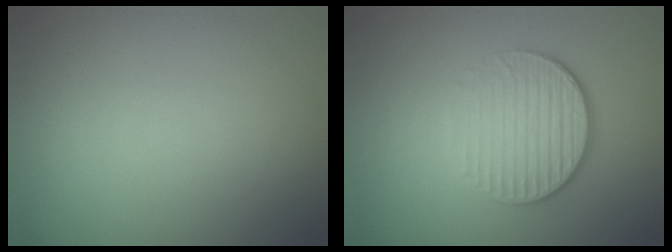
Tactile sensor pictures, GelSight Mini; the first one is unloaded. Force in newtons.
{"total": 4.3, "press": 2.7, "slide": 3.4}